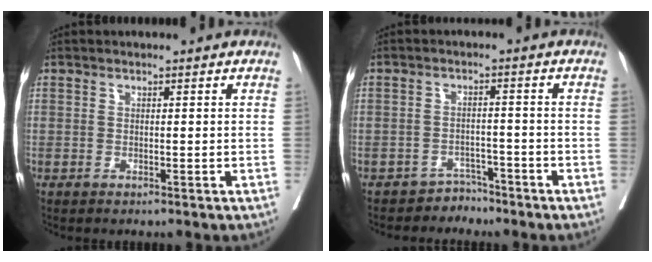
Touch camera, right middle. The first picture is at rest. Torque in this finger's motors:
{"motor_torque": [0.20, -0.18, -0.01, 0.00]}